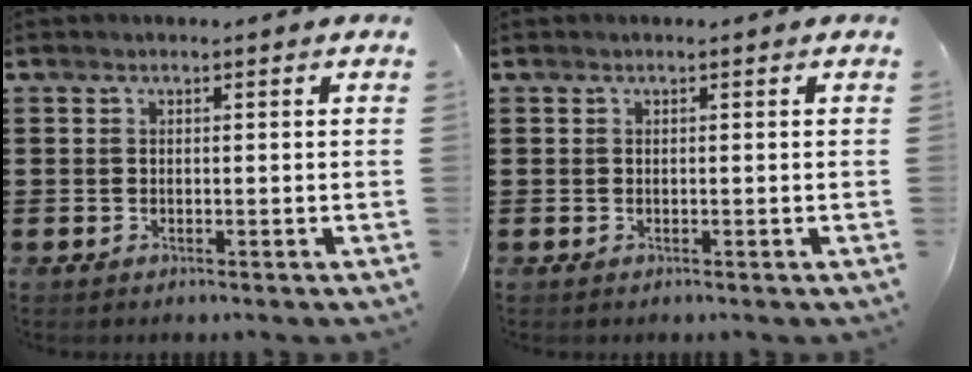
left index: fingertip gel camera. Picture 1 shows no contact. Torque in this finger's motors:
{"motor_torque": [0.00, 0.00, 0.00, 0.00]}